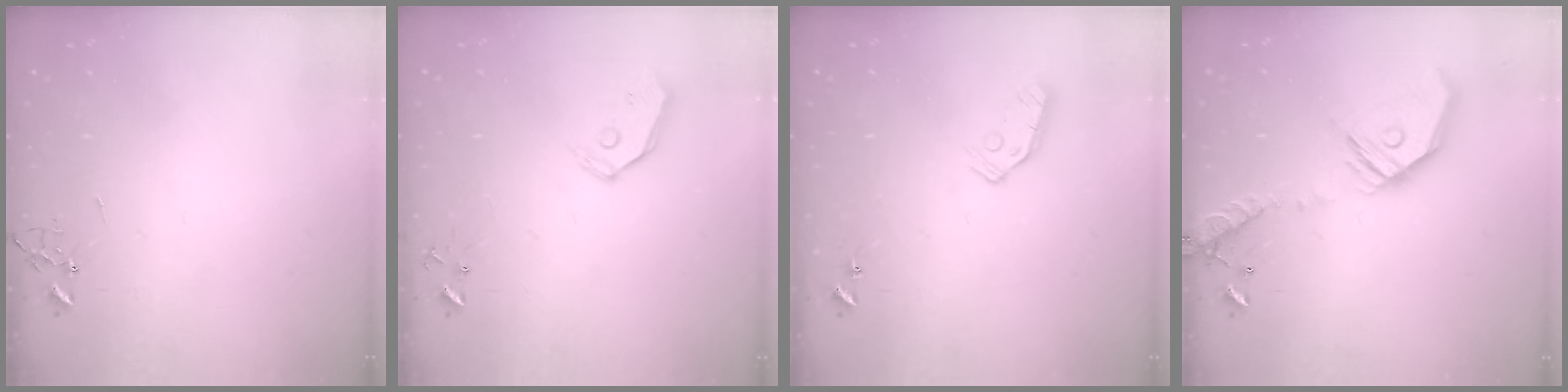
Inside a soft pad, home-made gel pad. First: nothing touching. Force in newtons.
{"total": 7.7, "press": 7.6, "slide": 0.9}
{"total": 7.5, "press": 7.5, "slide": 0.4}
{"total": 18.8, "press": 18.6, "slide": 3.0}